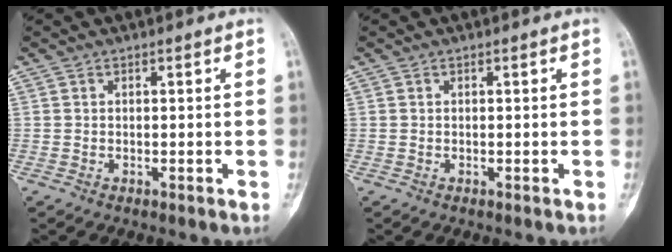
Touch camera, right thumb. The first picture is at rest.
{"total": 0.0}